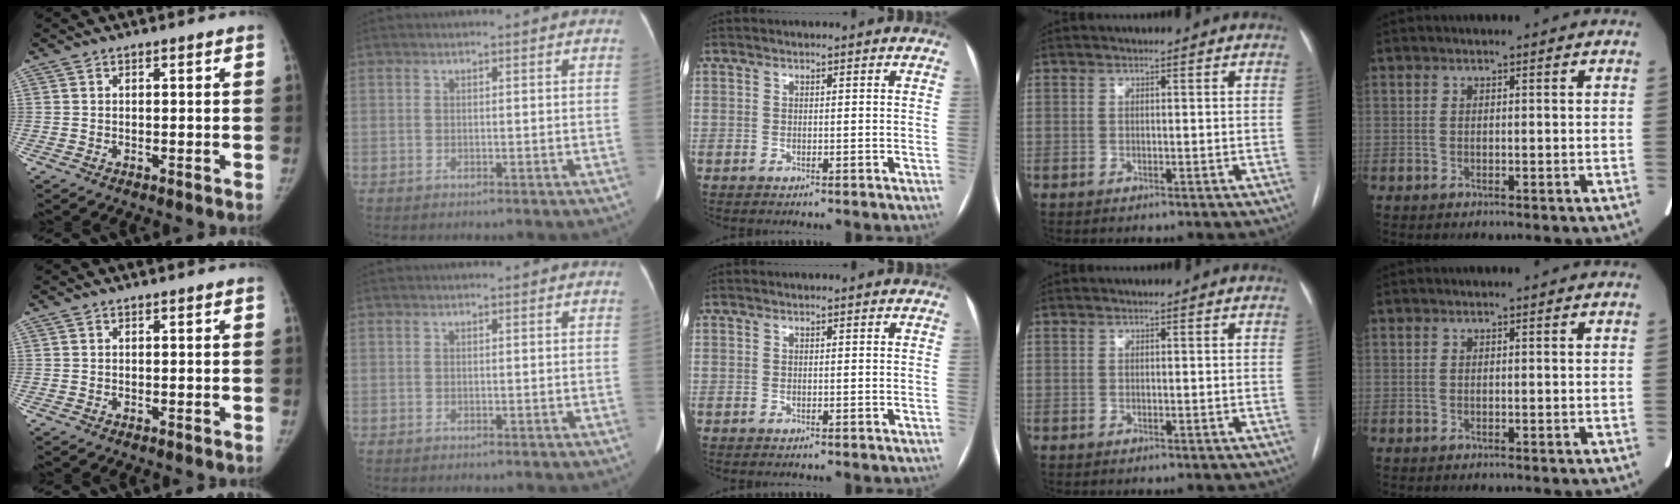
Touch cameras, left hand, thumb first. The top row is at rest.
{}